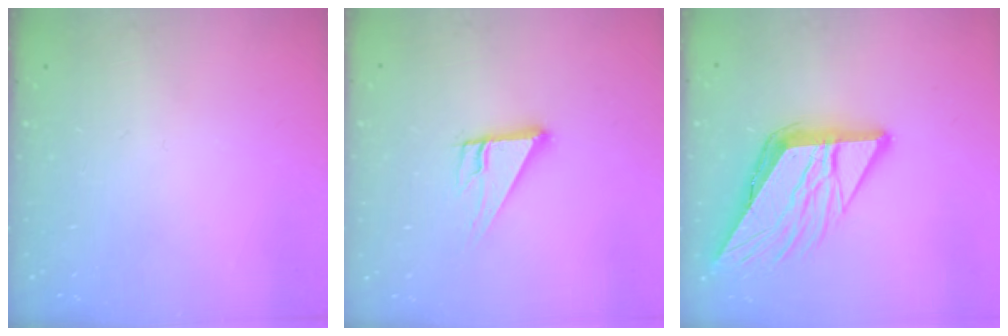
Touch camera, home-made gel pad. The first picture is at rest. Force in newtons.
{"total": 8.5, "press": 8.4, "slide": 0.8}
{"total": 15.9, "press": 15.9, "slide": 1.6}